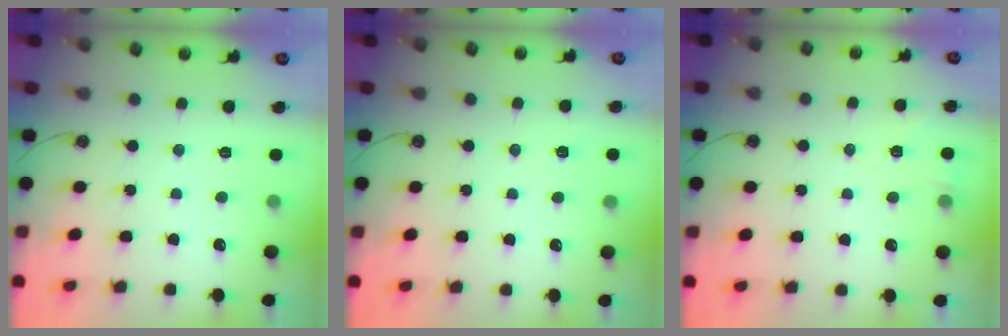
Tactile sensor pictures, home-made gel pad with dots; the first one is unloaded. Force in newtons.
{"total": 5.7, "press": 3.7, "slide": 4.4}
{"total": 3.6, "press": 3.1, "slide": 1.8}